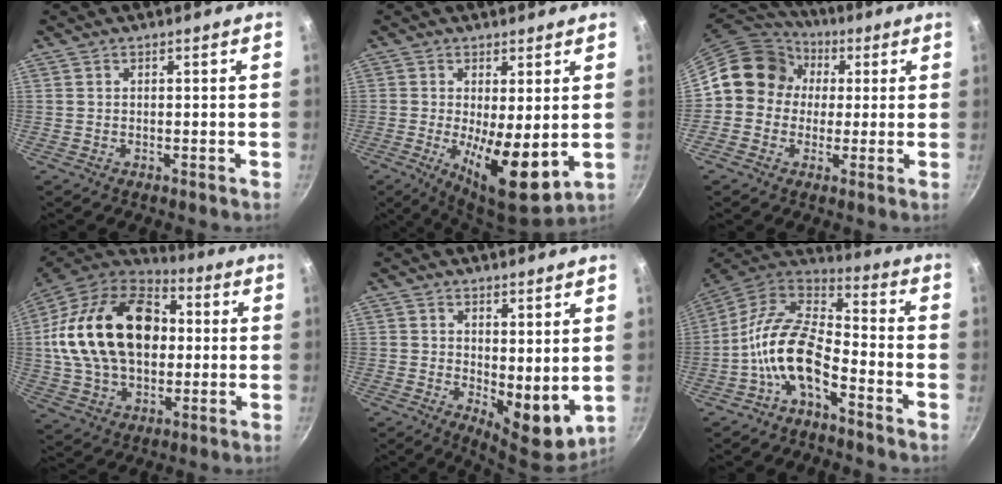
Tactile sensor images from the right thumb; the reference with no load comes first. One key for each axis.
{"total": 11.3, "fx": -0.8, "fy": 3.7, "fz": 10.6, "tx": -0.158, "ty": -0.022, "tz": -0.004}
{"total": 12.9, "fx": 1.5, "fy": 11.7, "fz": 5.1, "tx": -0.047, "ty": 0.028, "tz": 0.003}
{"total": 26.9, "fx": 2.9, "fy": 18.1, "fz": 19.8, "tx": -0.340, "ty": 0.034, "tz": 0.045}
{"total": 8.3, "fx": 1.8, "fy": 4.2, "fz": 7.0, "tx": -0.078, "ty": -0.029, "tz": 0.035}
{"total": 13.8, "fx": -5.7, "fy": 7.0, "fz": 10.4, "tx": -0.194, "ty": 0.064, "tz": -0.125}